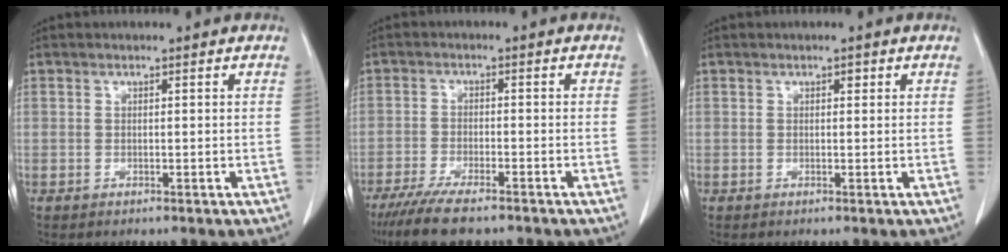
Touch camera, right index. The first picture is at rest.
{"total": 8.5, "force": [-6.8, 1.5, 4.8], "torque": [-0.080, -0.018, -0.109]}
{"total": 0.6, "force": [0.3, 0.4, 0.4], "torque": [-0.005, 0.000, 0.003]}